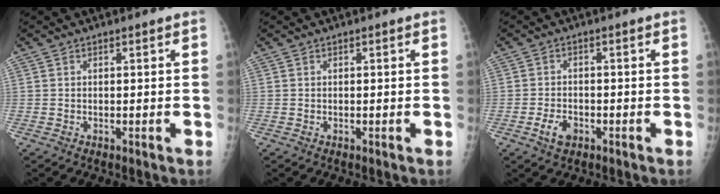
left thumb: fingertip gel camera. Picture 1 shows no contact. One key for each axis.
{"total": 0.0}
{"total": 3.5, "fx": -1.7, "fy": 2.2, "fz": 2.2, "tx": -0.037, "ty": 0.008, "tz": -0.027}